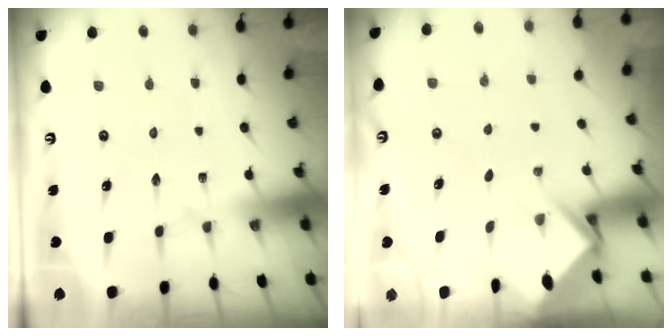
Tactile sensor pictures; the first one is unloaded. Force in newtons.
{"total": 3.9, "press": 3.9, "slide": 0.2}